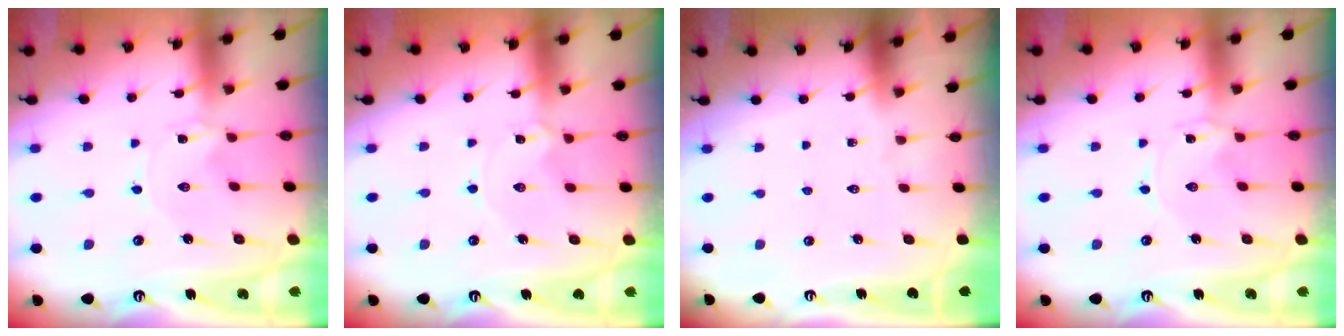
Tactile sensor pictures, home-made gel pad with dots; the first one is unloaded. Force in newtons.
{"total": 0.0}
{"total": 0.0}
{"total": 0.0}